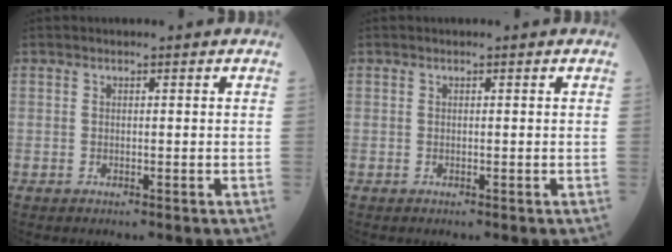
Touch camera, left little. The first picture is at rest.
{"total": 0.0}